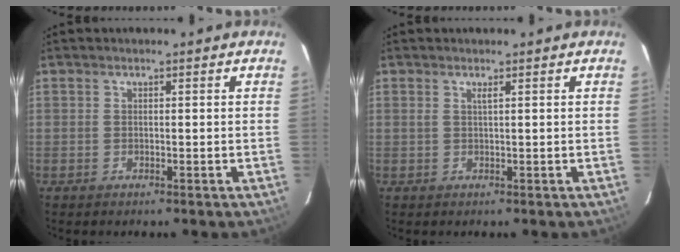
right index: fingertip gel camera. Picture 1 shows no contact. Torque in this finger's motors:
{"motor_torque": [0.04, 0.08, 0.02, 0.02]}